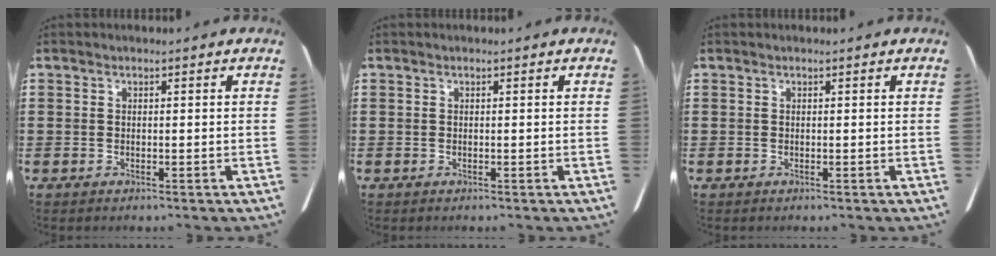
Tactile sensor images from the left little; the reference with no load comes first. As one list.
[{"total": 0.0}, {"total": 0.0}]